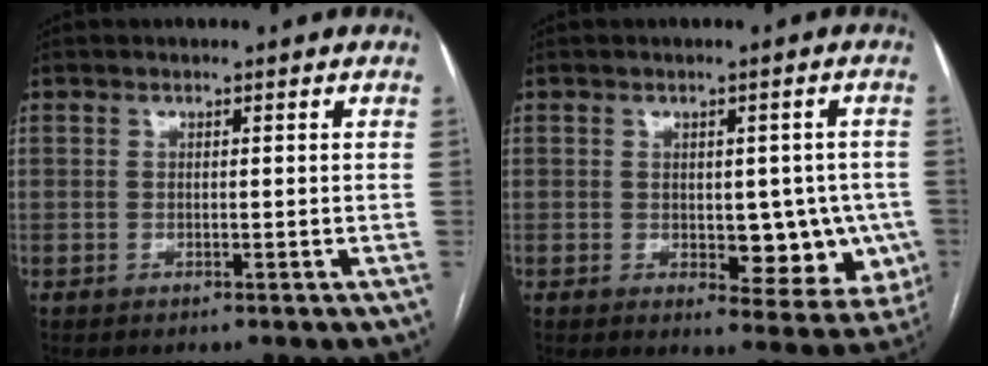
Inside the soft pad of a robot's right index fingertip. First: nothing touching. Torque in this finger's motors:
{"motor_torque": [0.12, 0.33, 0.07, 0.03]}